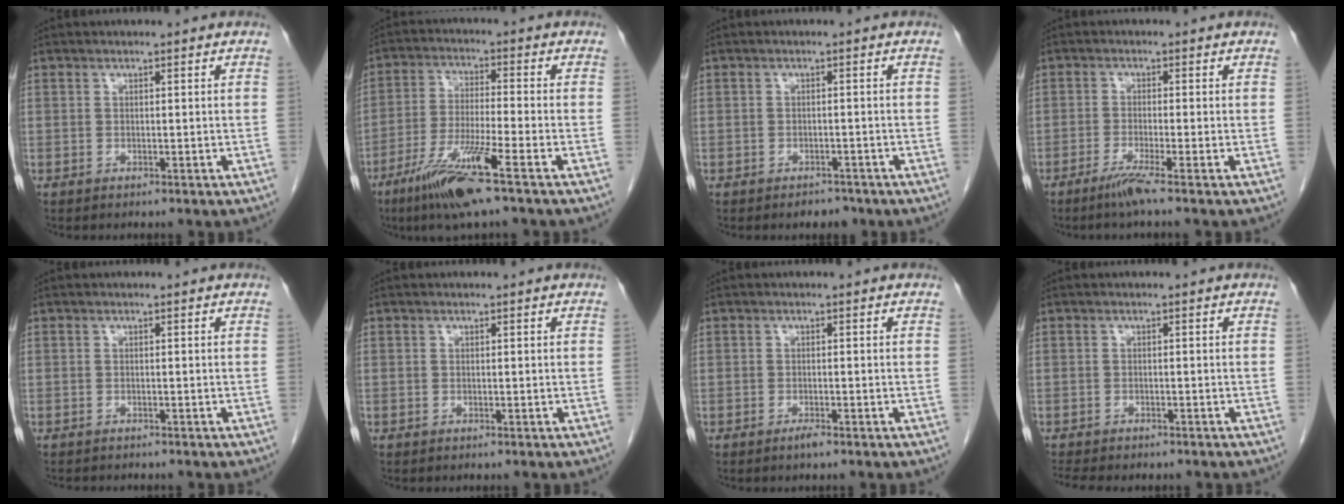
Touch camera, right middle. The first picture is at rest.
{"total": 11.0, "force": [-6.6, -0.3, 8.8], "torque": [-0.178, -0.030, -0.127]}
{"total": 2.2, "force": [-1.7, 1.3, 0.5], "torque": [-0.008, 0.003, -0.020]}
{"total": 3.3, "force": [-2.3, -0.9, 2.2], "torque": [-0.049, -0.010, -0.052]}
{"total": 2.9, "force": [-2.7, 0.7, 1.0], "torque": [-0.016, -0.005, -0.033]}
{"total": 0.0}
{"total": 1.1, "force": [-0.8, 0.0, 0.7], "torque": [-0.015, -0.001, -0.014]}
{"total": 6.4, "force": [-5.5, 1.7, 2.8], "torque": [-0.043, -0.006, -0.075]}